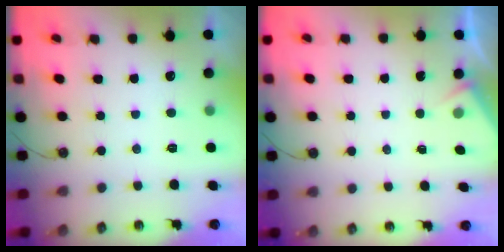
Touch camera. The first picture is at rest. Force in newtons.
{"total": 2.9, "press": 2.9, "slide": 0.4}